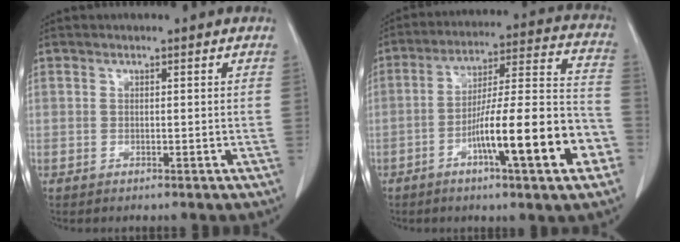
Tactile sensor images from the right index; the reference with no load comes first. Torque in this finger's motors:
{"motor_torque": [1.91, -0.23, 0.69, 0.21]}